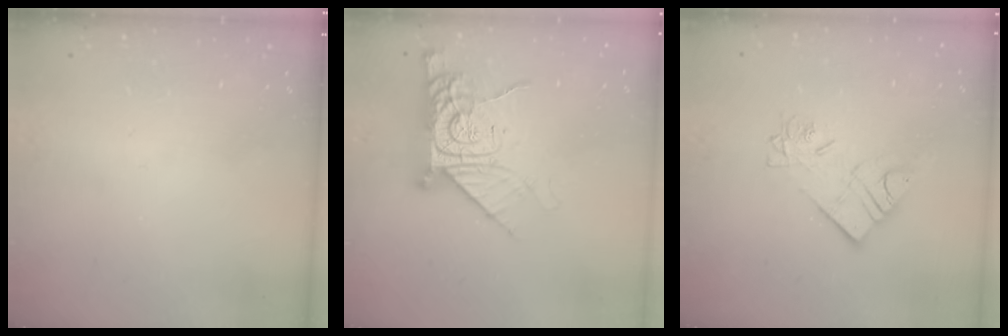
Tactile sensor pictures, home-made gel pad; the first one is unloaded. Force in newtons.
{"total": 14.3, "press": 14.2, "slide": 1.3}
{"total": 10.6, "press": 10.5, "slide": 0.9}